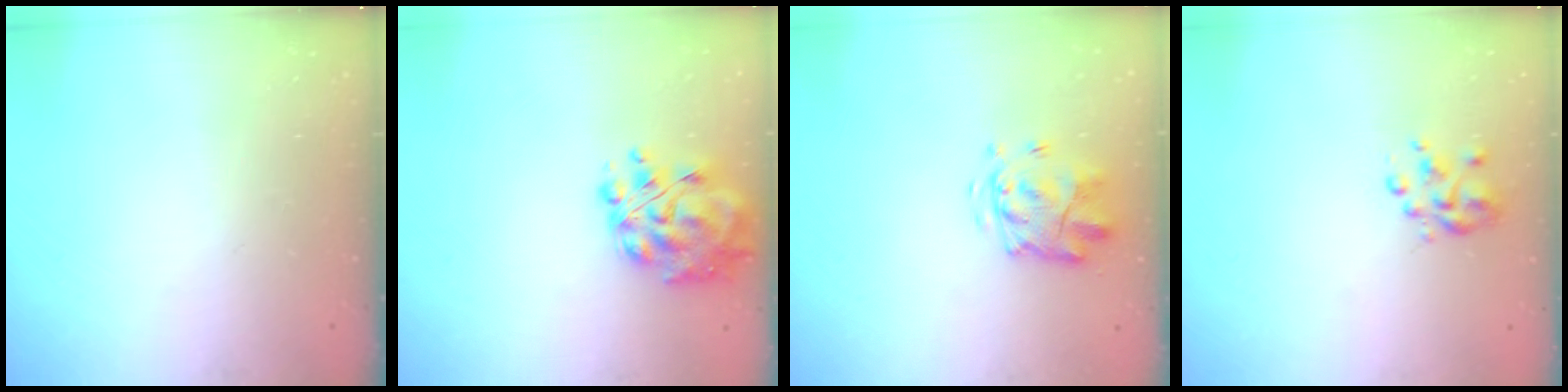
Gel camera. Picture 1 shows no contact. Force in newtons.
{"total": 12.1, "press": 11.6, "slide": 3.2}
{"total": 3.8, "press": 3.5, "slide": 1.6}
{"total": 3.5, "press": 3.4, "slide": 0.9}